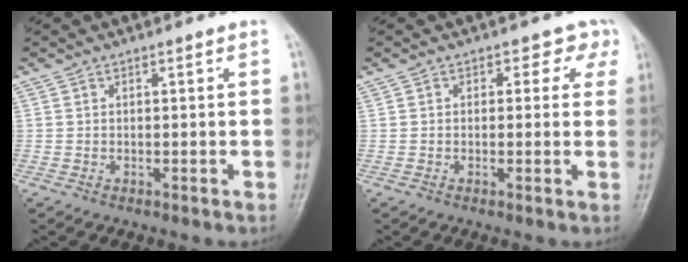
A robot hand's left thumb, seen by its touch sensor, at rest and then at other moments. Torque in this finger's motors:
{"motor_torque": [-0.18, -0.04, -0.08, 0.29, 0.05]}